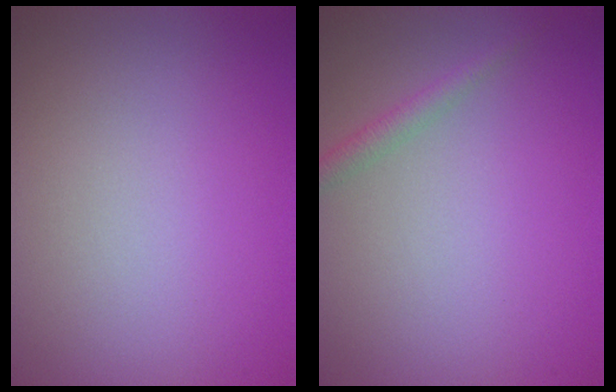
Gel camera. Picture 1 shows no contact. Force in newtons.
{"total": 1.3, "press": 1.3, "slide": 0.1}